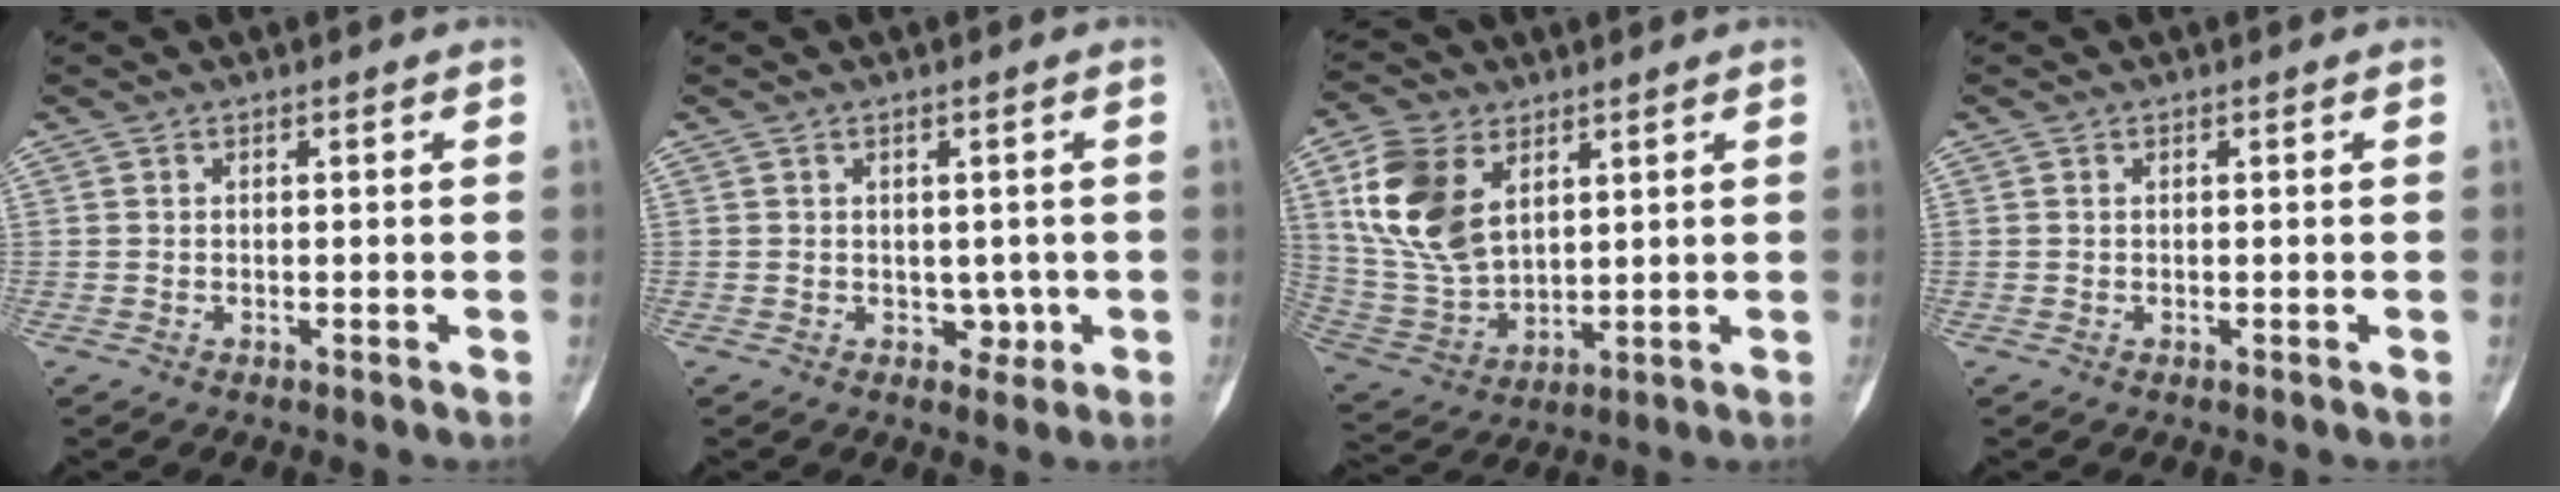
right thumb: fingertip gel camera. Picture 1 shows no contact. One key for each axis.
{"total": 2.5, "fx": -0.2, "fy": 2.1, "fz": 1.3, "tx": 0.002, "ty": 0.002, "tz": 0.002}
{"total": 14.9, "fx": 5.6, "fy": 9.4, "fz": 10.2, "tx": -0.197, "ty": -0.018, "tz": 0.124}
{"total": 0.0}